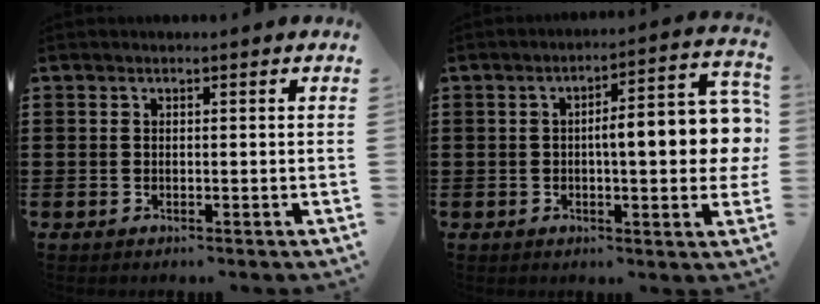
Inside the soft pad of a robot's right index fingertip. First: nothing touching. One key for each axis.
{"total": 9.6, "fx": 0.3, "fy": 2.3, "fz": 9.3, "tx": -0.133, "ty": -0.009, "tz": -0.002}